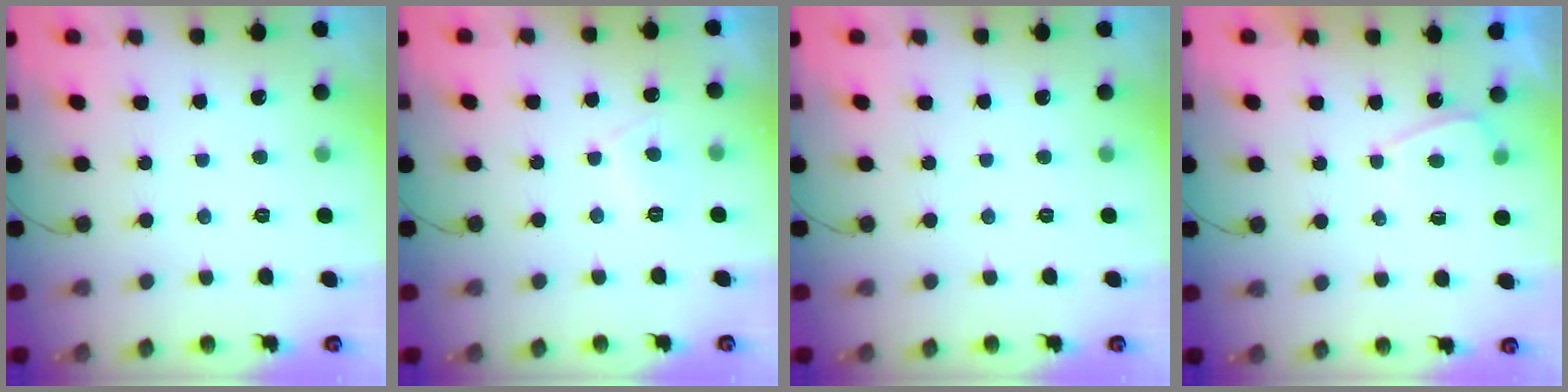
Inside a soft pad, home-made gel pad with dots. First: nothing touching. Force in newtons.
{"total": 2.1, "press": 2.0, "slide": 0.7}
{"total": 0.0}
{"total": 0.8, "press": 0.6, "slide": 0.5}